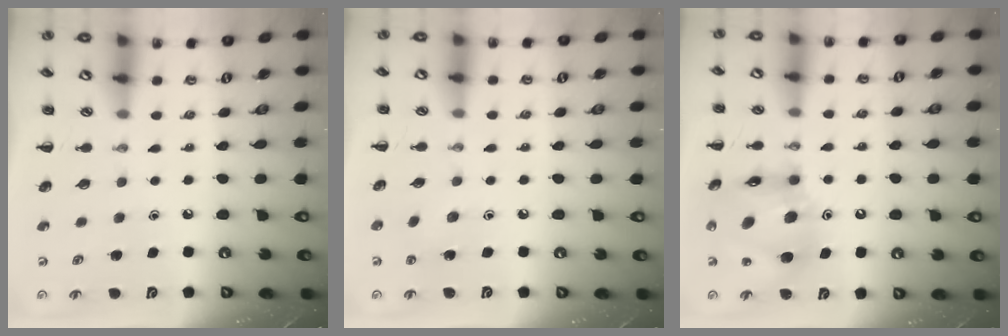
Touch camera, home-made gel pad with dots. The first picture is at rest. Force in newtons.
{"total": 3.0, "press": 2.9, "slide": 0.9}
{"total": 14.8, "press": 14.2, "slide": 4.2}